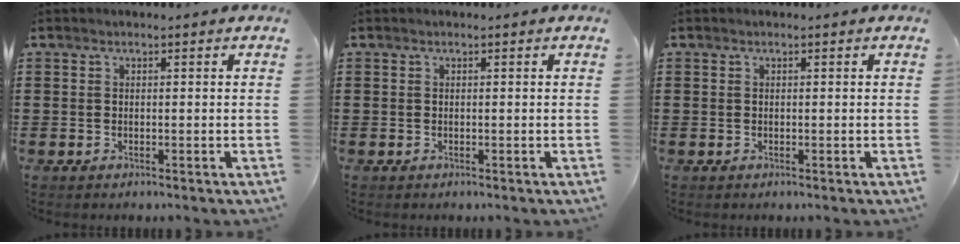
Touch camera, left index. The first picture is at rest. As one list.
[{"total": 0.0}, {"total": 0.0}]